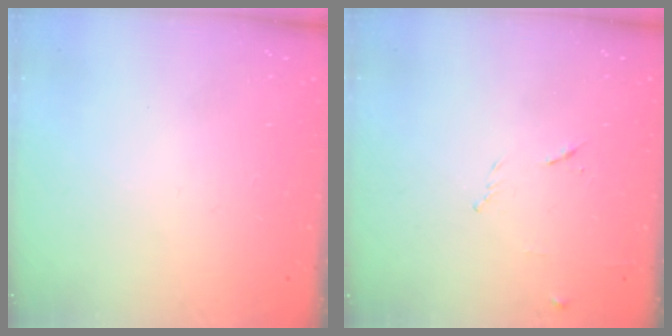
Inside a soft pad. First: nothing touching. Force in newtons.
{"total": 5.9, "press": 5.8, "slide": 1.1}